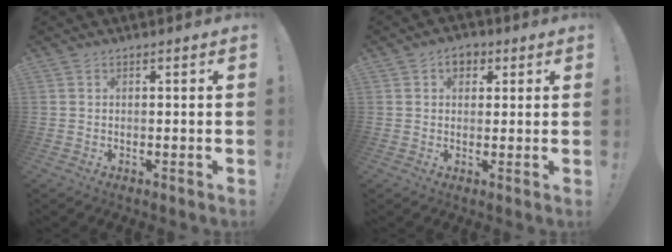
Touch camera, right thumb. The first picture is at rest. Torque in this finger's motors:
{"motor_torque": [0.29, 0.84, 0.13, -0.13, 0.00]}